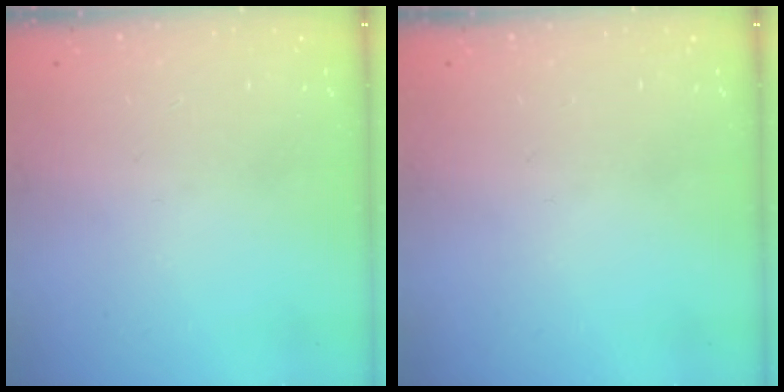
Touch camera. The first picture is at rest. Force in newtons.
{"total": 0.0}